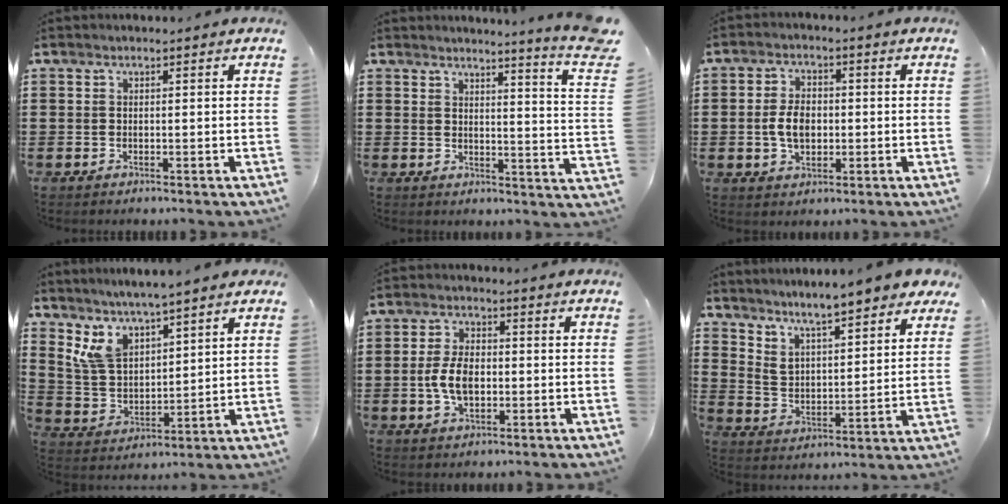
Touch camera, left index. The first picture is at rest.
{"total": 4.4, "force": [3.7, -1.3, 2.0], "torque": [-0.041, -0.040, 0.054]}
{"total": 5.4, "force": [-0.5, 3.3, 4.2], "torque": [-0.087, 0.002, -0.016]}
{"total": 6.9, "force": [5.5, 2.6, 3.2], "torque": [-0.086, -0.014, 0.102]}
{"total": 6.1, "force": [-0.9, 3.4, 4.9], "torque": [-0.110, 0.002, -0.021]}
{"total": 6.0, "force": [5.7, 0.4, 1.7], "torque": [-0.062, -0.040, 0.095]}